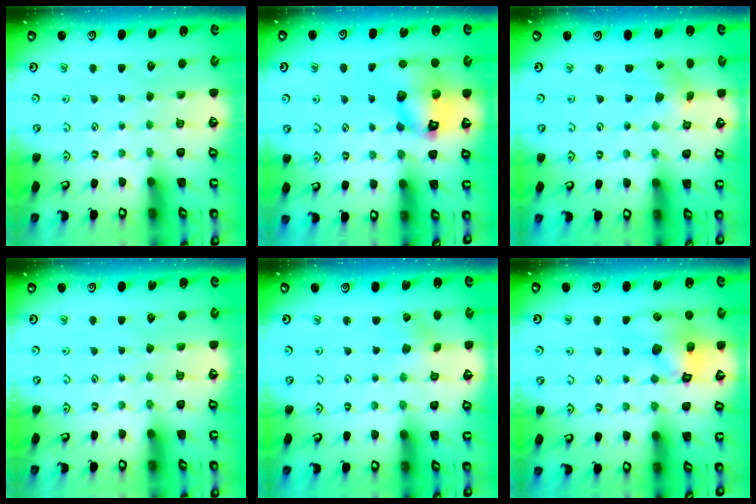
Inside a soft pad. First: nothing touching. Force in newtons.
{"total": 13.8, "press": 13.6, "slide": 2.1}
{"total": 2.7, "press": 2.3, "slide": 1.3}
{"total": 0.0}
{"total": 0.7, "press": 0.7, "slide": 0.0}
{"total": 12.5, "press": 12.4, "slide": 1.6}